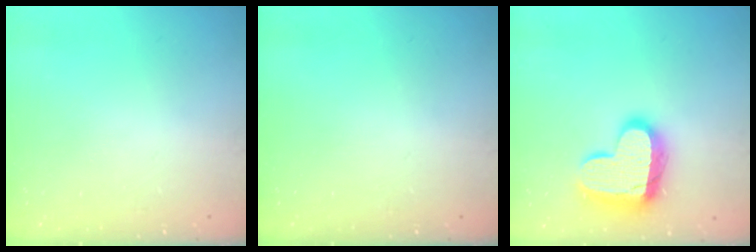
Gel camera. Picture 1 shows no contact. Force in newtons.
{"total": 0.0}
{"total": 17.1, "press": 17.0, "slide": 1.2}